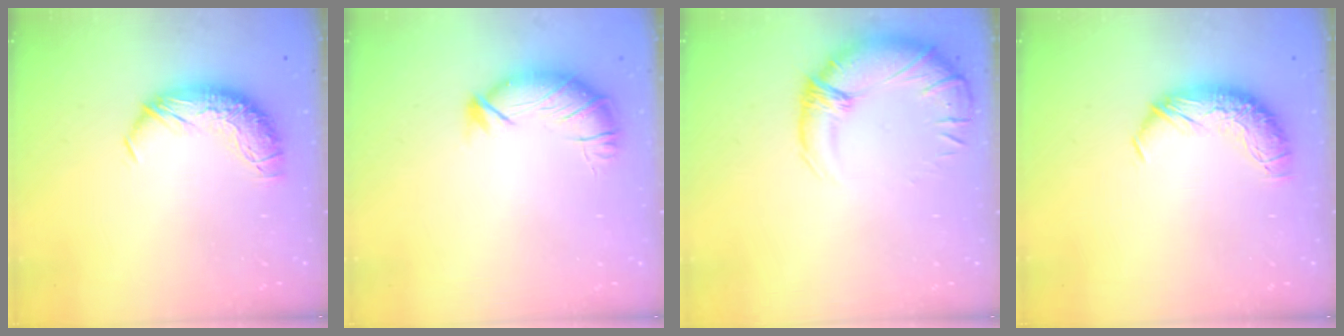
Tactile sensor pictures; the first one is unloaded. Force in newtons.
{"total": 3.6, "press": 3.5, "slide": 0.6}
{"total": 2.8, "press": 0.1, "slide": 2.8}
{"total": 0.0}